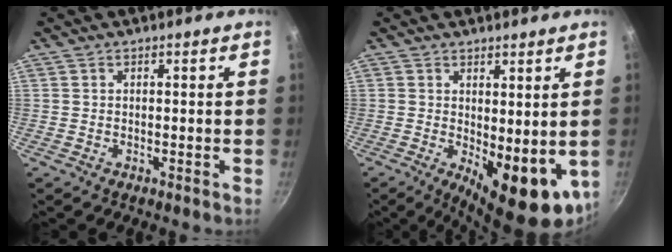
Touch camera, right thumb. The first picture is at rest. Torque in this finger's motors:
{"motor_torque": [-0.61, 1.06, 1.56, -0.57, 0.09]}